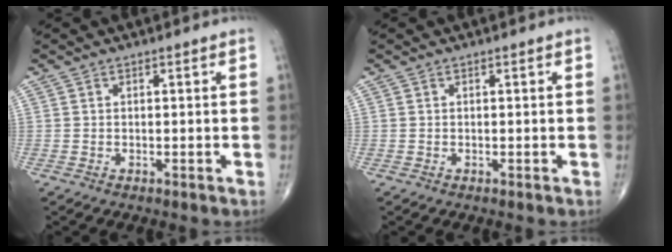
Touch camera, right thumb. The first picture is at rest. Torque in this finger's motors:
{"motor_torque": [0.00, 0.00, 0.02, 0.02, 0.00]}